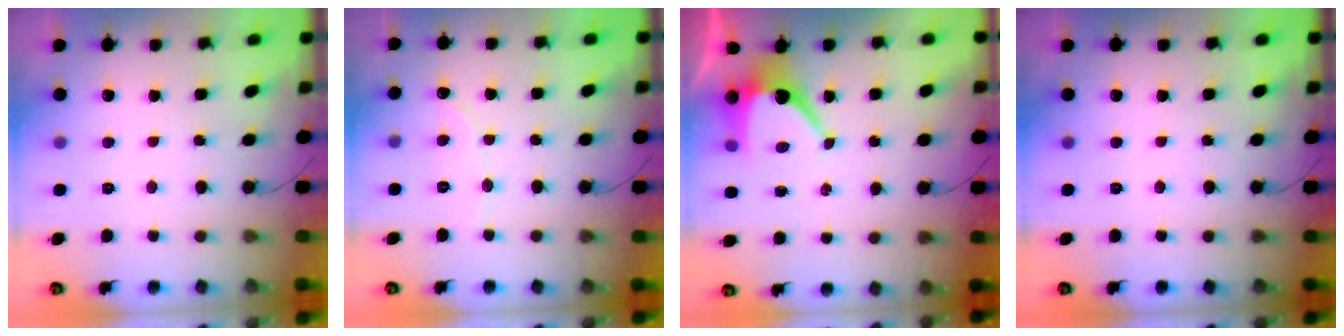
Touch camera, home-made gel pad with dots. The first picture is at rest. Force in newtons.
{"total": 1.9, "press": 1.9, "slide": 0.1}
{"total": 6.9, "press": 6.9, "slide": 0.2}
{"total": 0.0}